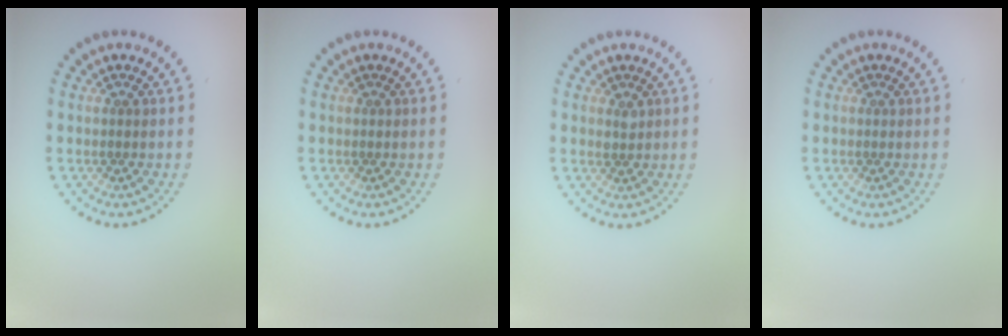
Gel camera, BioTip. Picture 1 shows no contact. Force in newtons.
{"total": 0.0}
{"total": 1.0, "press": 0.9, "slide": 0.1}
{"total": 0.0}